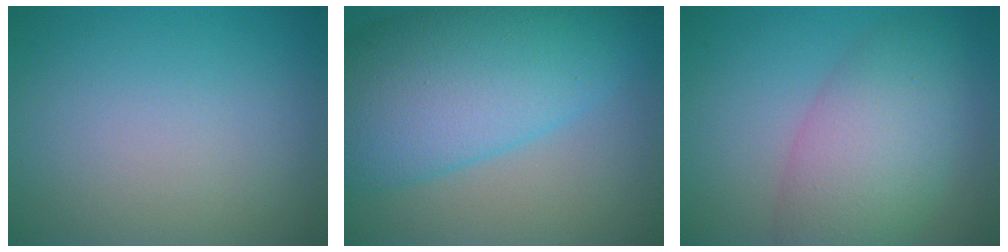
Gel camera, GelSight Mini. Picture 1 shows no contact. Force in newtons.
{"total": 12.1, "press": 12.1, "slide": 0.1}
{"total": 7.0, "press": 7.0, "slide": 0.3}